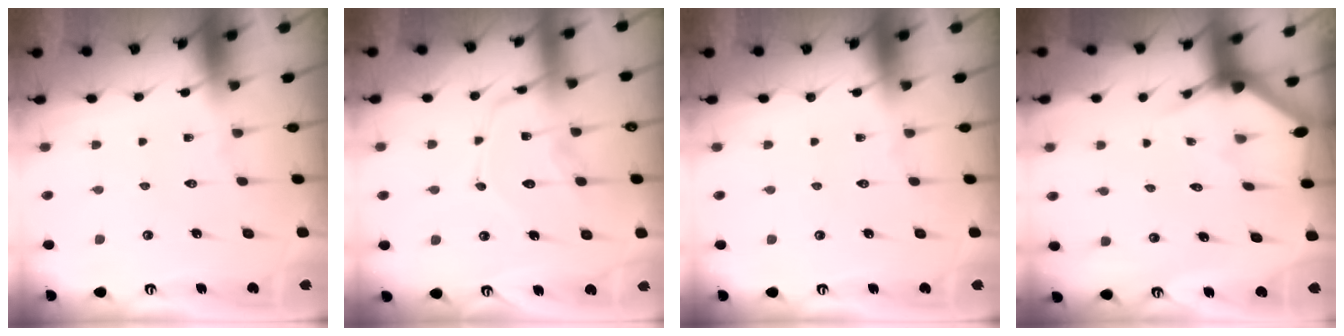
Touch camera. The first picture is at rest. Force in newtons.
{"total": 14.4, "press": 14.4, "slide": 1.2}
{"total": 0.0}
{"total": 2.5, "press": 2.5, "slide": 0.2}